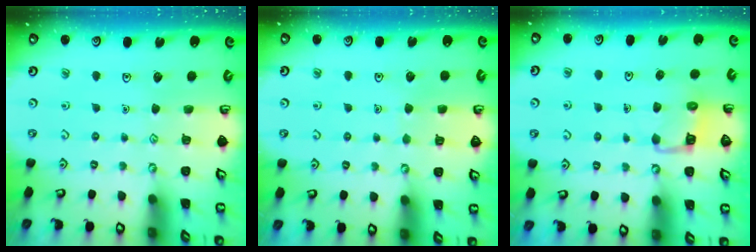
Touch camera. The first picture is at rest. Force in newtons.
{"total": 3.2, "press": 3.2, "slide": 0.3}
{"total": 3.9, "press": 3.9, "slide": 0.2}